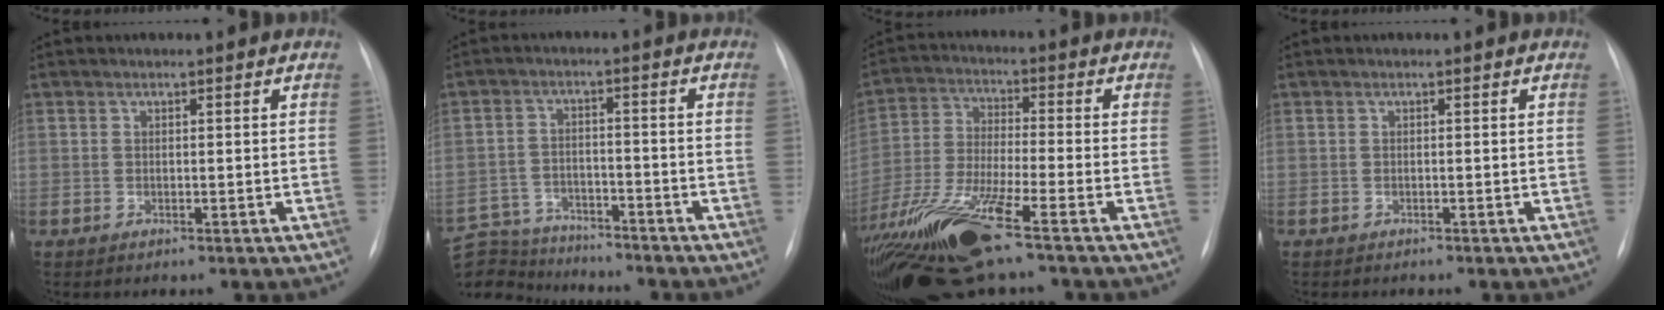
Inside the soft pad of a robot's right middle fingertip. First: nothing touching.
{"total": 13.0, "force": [-12.4, 3.0, 2.4], "torque": [-0.064, 0.014, -0.201]}
{"total": 15.7, "force": [-10.0, 1.6, 12.0], "torque": [-0.256, -0.034, -0.183]}
{"total": 0.6, "force": [-0.6, 0.1, 0.2], "torque": [-0.009, -0.002, -0.010]}